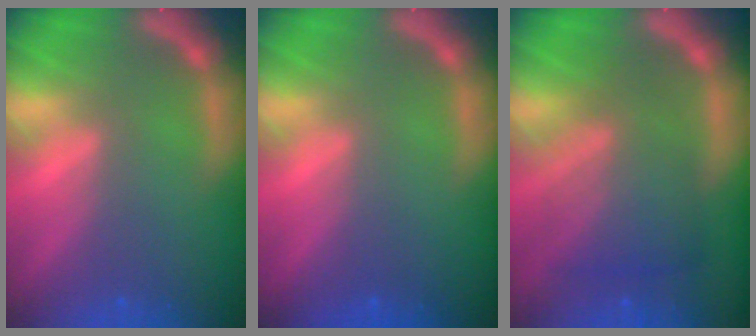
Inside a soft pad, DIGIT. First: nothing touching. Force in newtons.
{"total": 0.0}
{"total": 7.1}